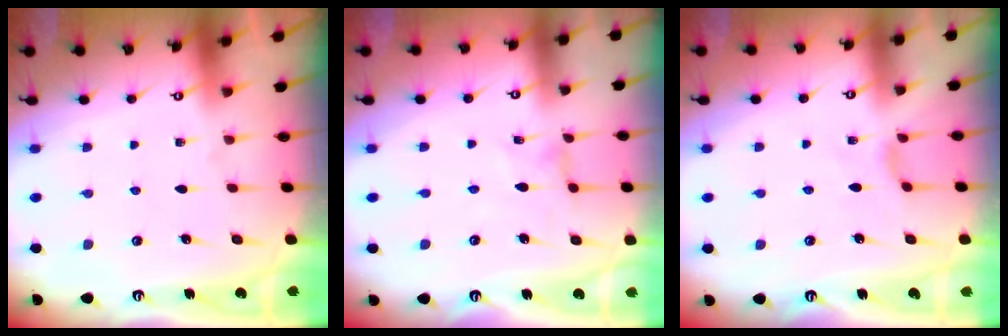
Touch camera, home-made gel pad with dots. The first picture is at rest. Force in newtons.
{"total": 0.6, "press": 0.6, "slide": 0.2}
{"total": 2.1, "press": 2.0, "slide": 0.5}